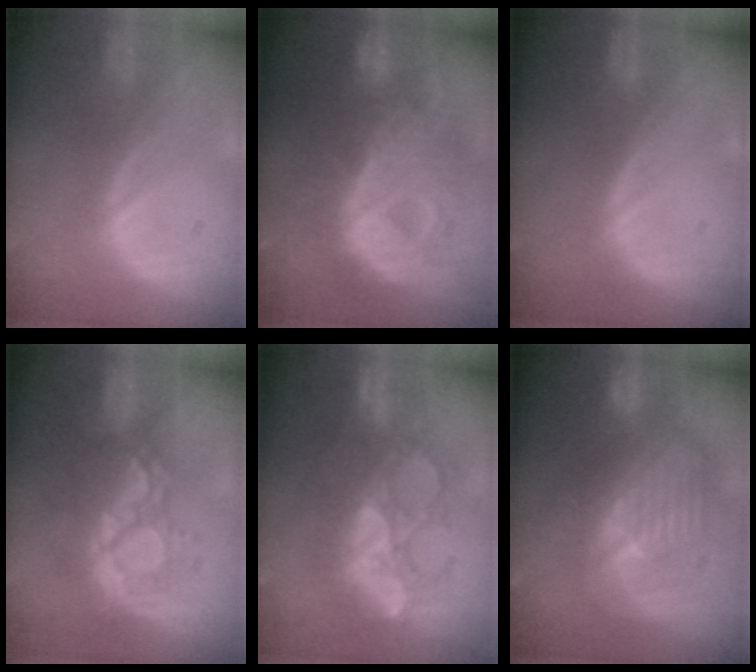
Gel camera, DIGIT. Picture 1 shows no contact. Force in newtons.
{"total": 12.7, "press": 12.6, "slide": 1.2}
{"total": 0.0}
{"total": 9.2, "press": 7.8, "slide": 4.8}
{"total": 8.8, "press": 8.6, "slide": 1.5}
{"total": 10.6, "press": 9.5, "slide": 4.7}